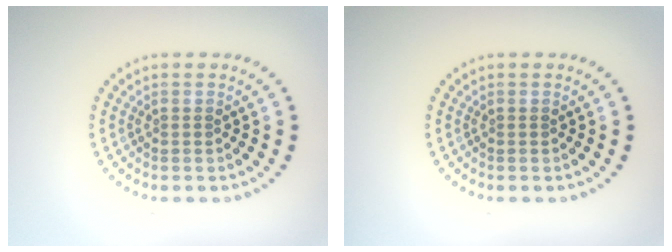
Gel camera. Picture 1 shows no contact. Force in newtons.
{"total": 0.0}